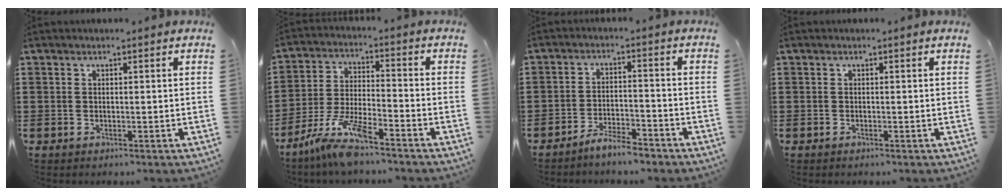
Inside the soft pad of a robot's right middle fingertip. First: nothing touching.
{"total": 8.5, "force": [-7.1, 0.6, 4.7], "torque": [-0.111, -0.010, -0.142]}
{"total": 4.2, "force": [-4.1, 0.4, 1.1], "torque": [-0.028, 0.006, -0.083]}
{"total": 0.0}